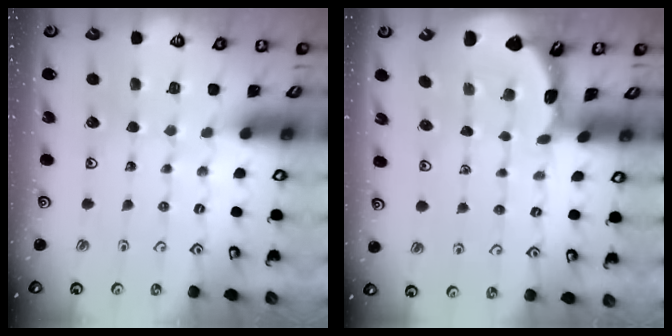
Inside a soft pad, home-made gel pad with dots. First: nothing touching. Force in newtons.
{"total": 1.6, "press": 1.6, "slide": 0.2}